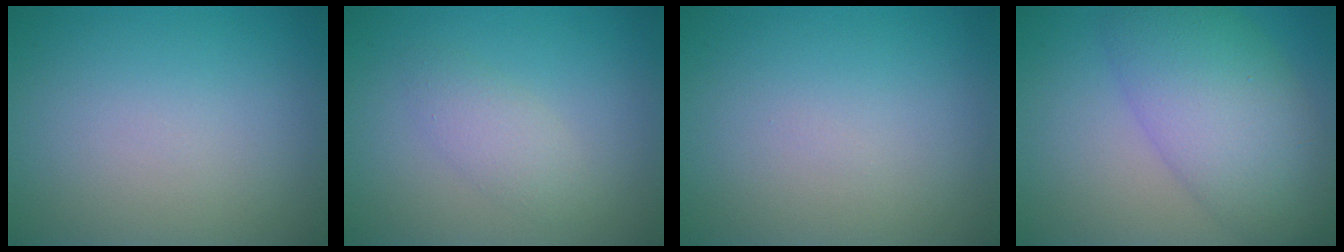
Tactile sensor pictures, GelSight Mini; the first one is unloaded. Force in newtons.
{"total": 2.0, "press": 2.0, "slide": 0.0}
{"total": 0.0}
{"total": 8.2, "press": 8.2, "slide": 0.2}